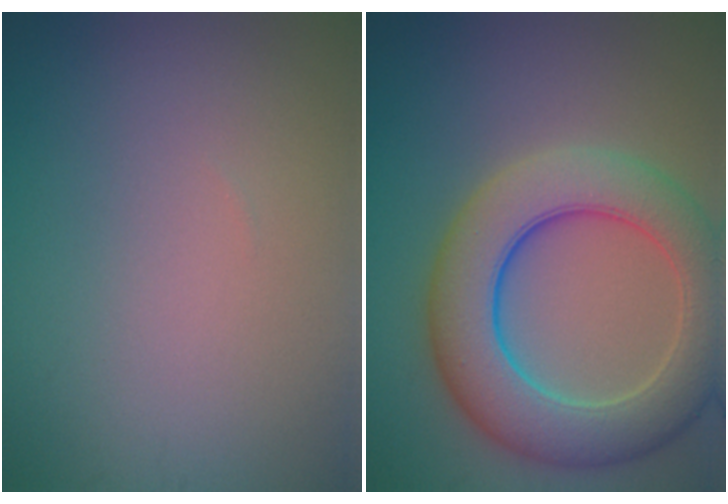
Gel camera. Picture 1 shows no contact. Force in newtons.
{"total": 8.8, "press": 8.8, "slide": 0.4}